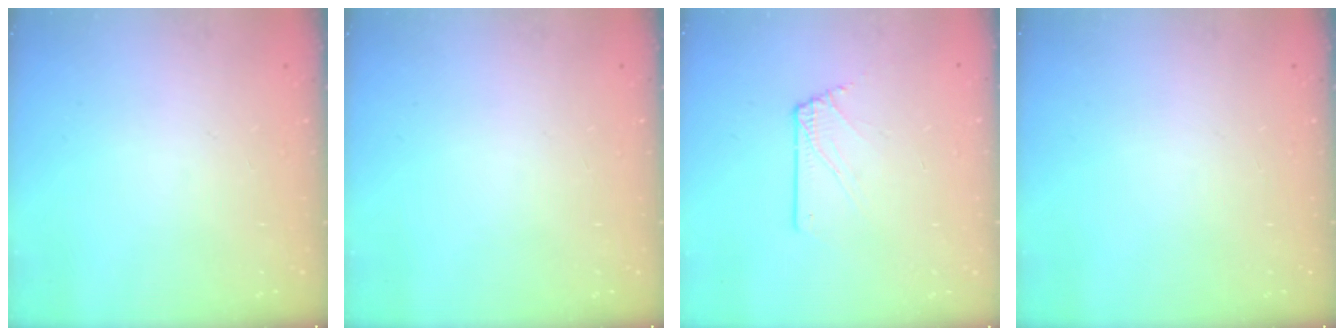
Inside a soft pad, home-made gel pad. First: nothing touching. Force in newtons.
{"total": 0.0}
{"total": 2.6, "press": 2.6, "slide": 0.2}
{"total": 0.0}